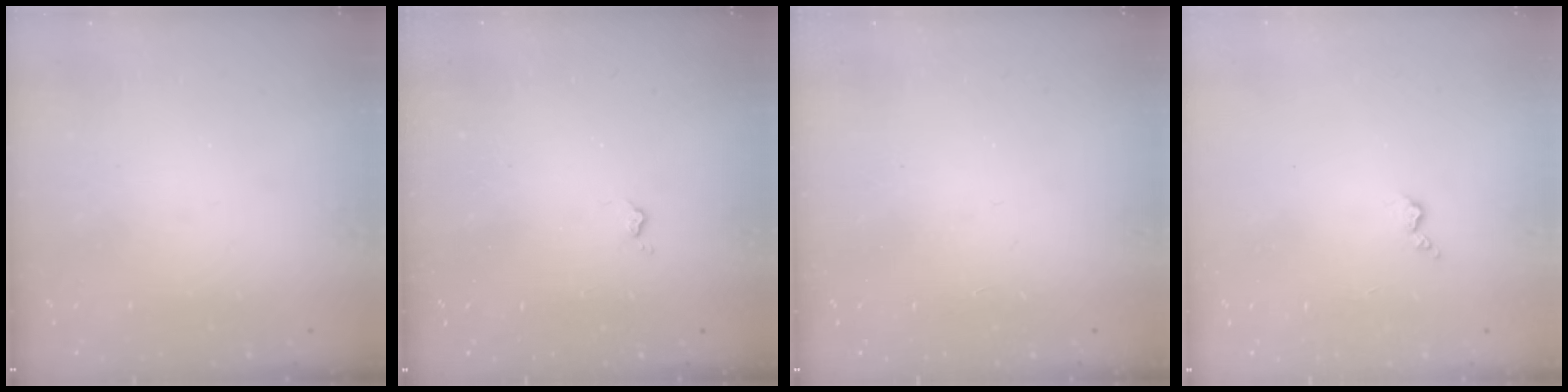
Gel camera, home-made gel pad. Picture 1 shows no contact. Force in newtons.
{"total": 2.4, "press": 2.3, "slide": 0.5}
{"total": 0.0}
{"total": 2.4, "press": 2.4, "slide": 0.5}